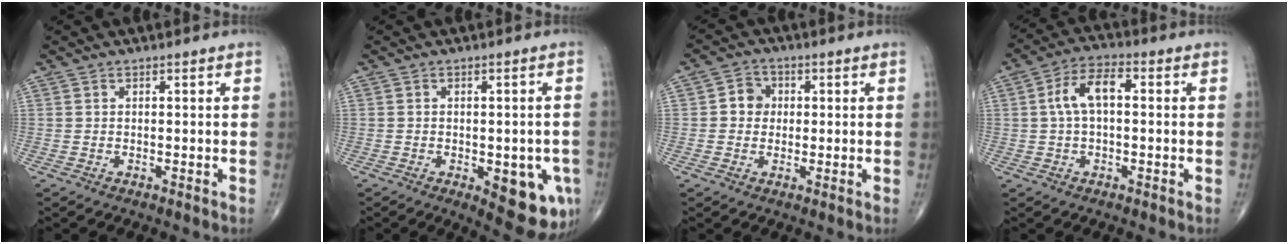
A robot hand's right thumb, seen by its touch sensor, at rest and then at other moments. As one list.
[{"total": 11.1, "force": [-3.7, 4.7, 9.3], "torque": [-0.087, -0.002, -0.034]}, {"total": 4.2, "force": [0.3, 3.8, 1.8], "torque": [-0.008, 0.008, -0.003]}, {"total": 7.4, "force": [0.7, 3.8, 6.4], "torque": [-0.122, 0.025, 0.004]}]